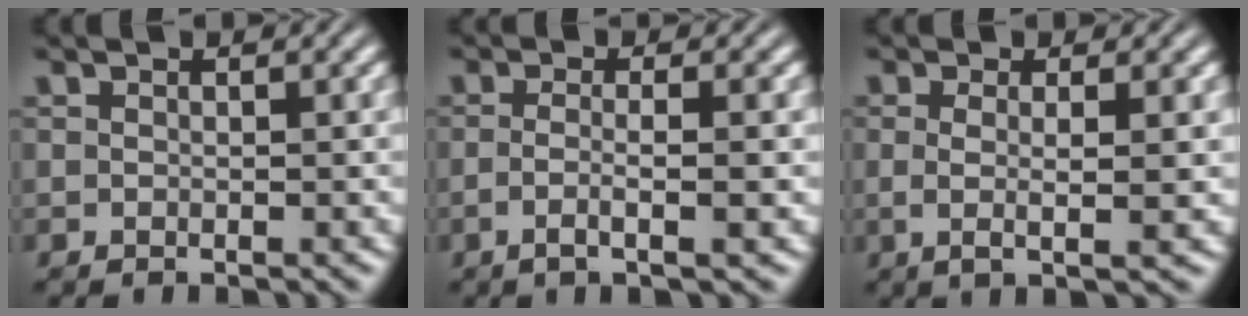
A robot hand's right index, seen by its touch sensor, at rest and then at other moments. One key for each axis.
{"total": 2.6, "fx": -1.0, "fy": -0.9, "fz": 2.2, "tx": -0.044, "ty": -0.010, "tz": -0.012}
{"total": 2.5, "fx": 0.2, "fy": -0.6, "fz": 2.4, "tx": -0.045, "ty": -0.013, "tz": 0.010}